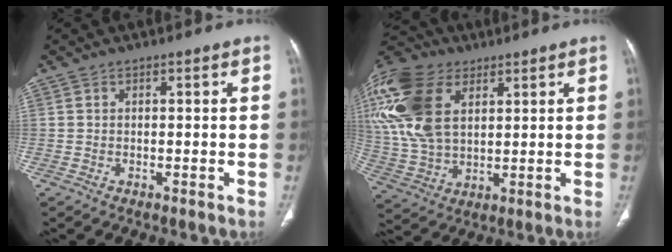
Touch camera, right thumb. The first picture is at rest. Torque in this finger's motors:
{"motor_torque": [0.55, 0.72, 1.88, 0.90, 0.47]}